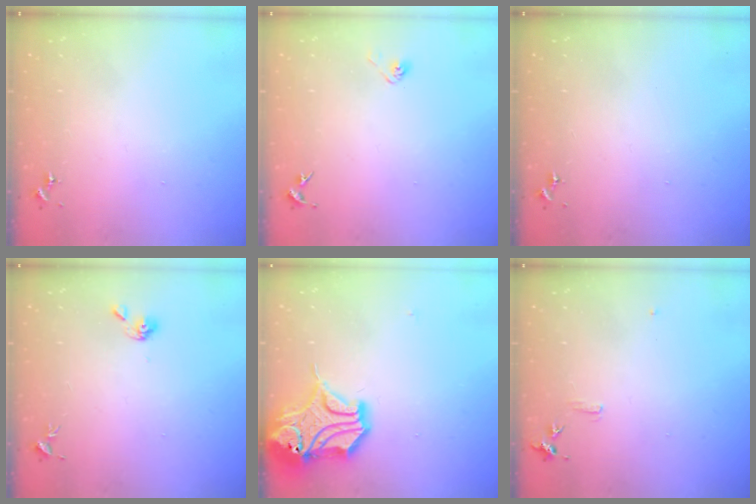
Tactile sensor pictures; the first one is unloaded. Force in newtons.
{"total": 3.8, "press": 3.7, "slide": 1.0}
{"total": 0.0}
{"total": 4.8, "press": 4.8, "slide": 0.8}
{"total": 16.6, "press": 16.5, "slide": 2.1}
{"total": 5.6, "press": 5.5, "slide": 0.7}